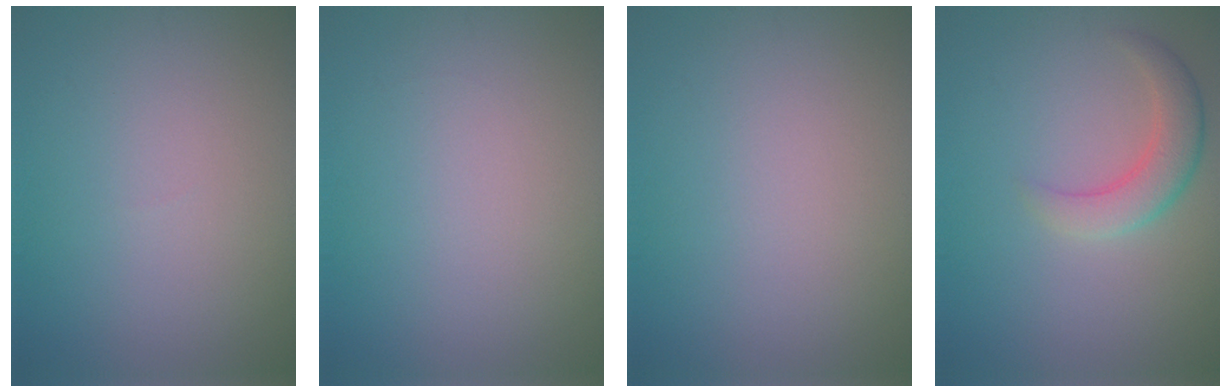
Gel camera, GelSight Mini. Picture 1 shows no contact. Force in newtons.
{"total": 0.0}
{"total": 0.0}
{"total": 3.2, "press": 3.2, "slide": 0.2}